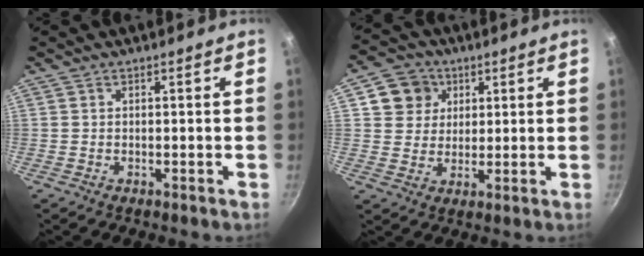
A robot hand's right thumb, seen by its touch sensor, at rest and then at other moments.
{"total": 7.9, "force": [3.0, 7.0, 2.2], "torque": [-0.003, 0.005, 0.046]}